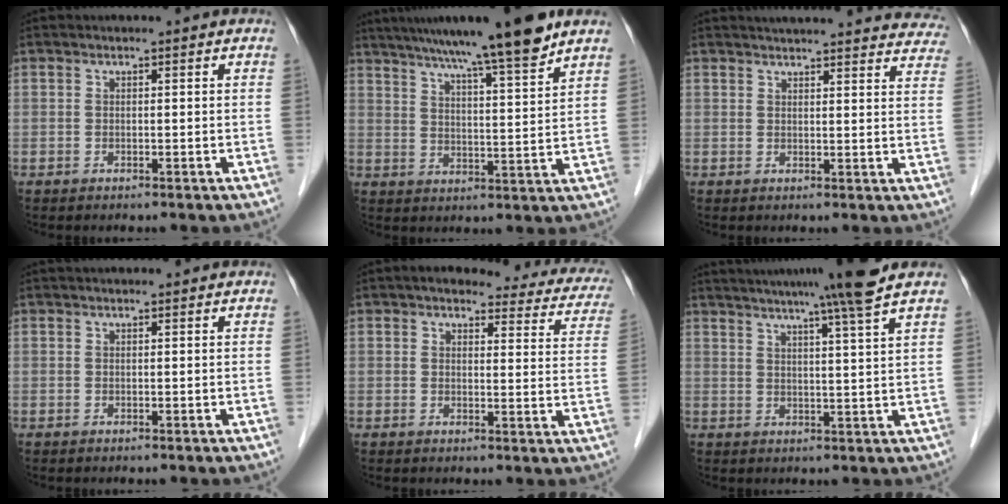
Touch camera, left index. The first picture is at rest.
{"total": 14.3, "force": [11.5, -0.7, 8.5], "torque": [-0.137, 0.008, 0.173]}
{"total": 24.2, "force": [22.6, 3.7, 7.8], "torque": [-0.108, -0.039, 0.254]}
{"total": 1.9, "force": [1.7, 0.1, 0.7], "torque": [-0.010, 0.025, 0.024]}
{"total": 15.5, "force": [13.3, 4.9, 6.2], "torque": [-0.038, -0.002, 0.125]}
{"total": 11.0, "force": [9.1, -2.2, 5.8], "torque": [-0.090, -0.007, 0.119]}